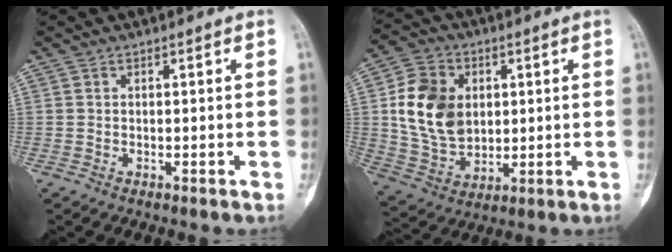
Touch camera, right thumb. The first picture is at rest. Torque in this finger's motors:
{"motor_torque": [0.64, 1.92, 0.93, -0.28, 0.09]}